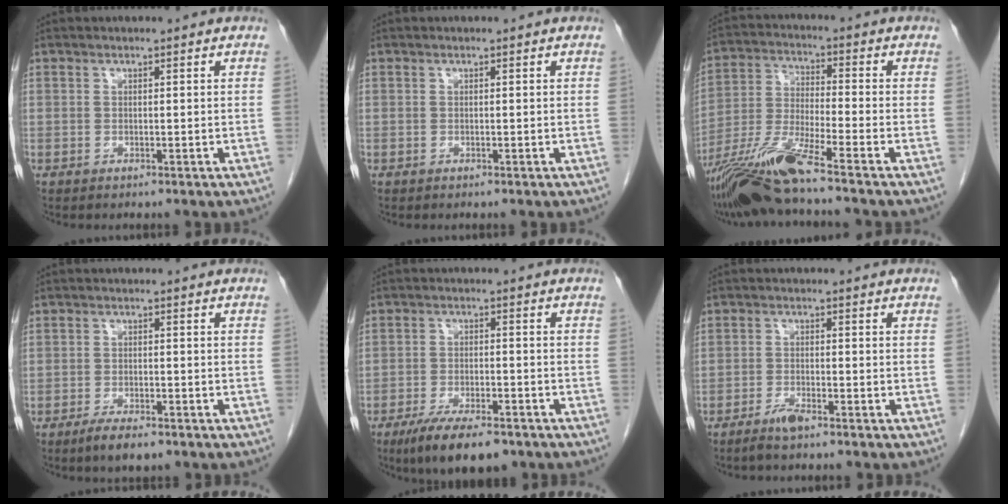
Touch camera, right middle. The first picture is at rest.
{"total": 0.0}
{"total": 11.9, "force": [-8.9, -0.8, 7.8], "torque": [-0.163, -0.024, -0.171]}
{"total": 3.9, "force": [-2.8, 1.0, 2.5], "torque": [-0.048, -0.004, -0.047]}
{"total": 9.6, "force": [-6.9, 2.8, 6.1], "torque": [-0.099, -0.013, -0.111]}
{"total": 2.6, "force": [-2.1, 0.1, 1.5], "torque": [-0.035, -0.003, -0.043]}